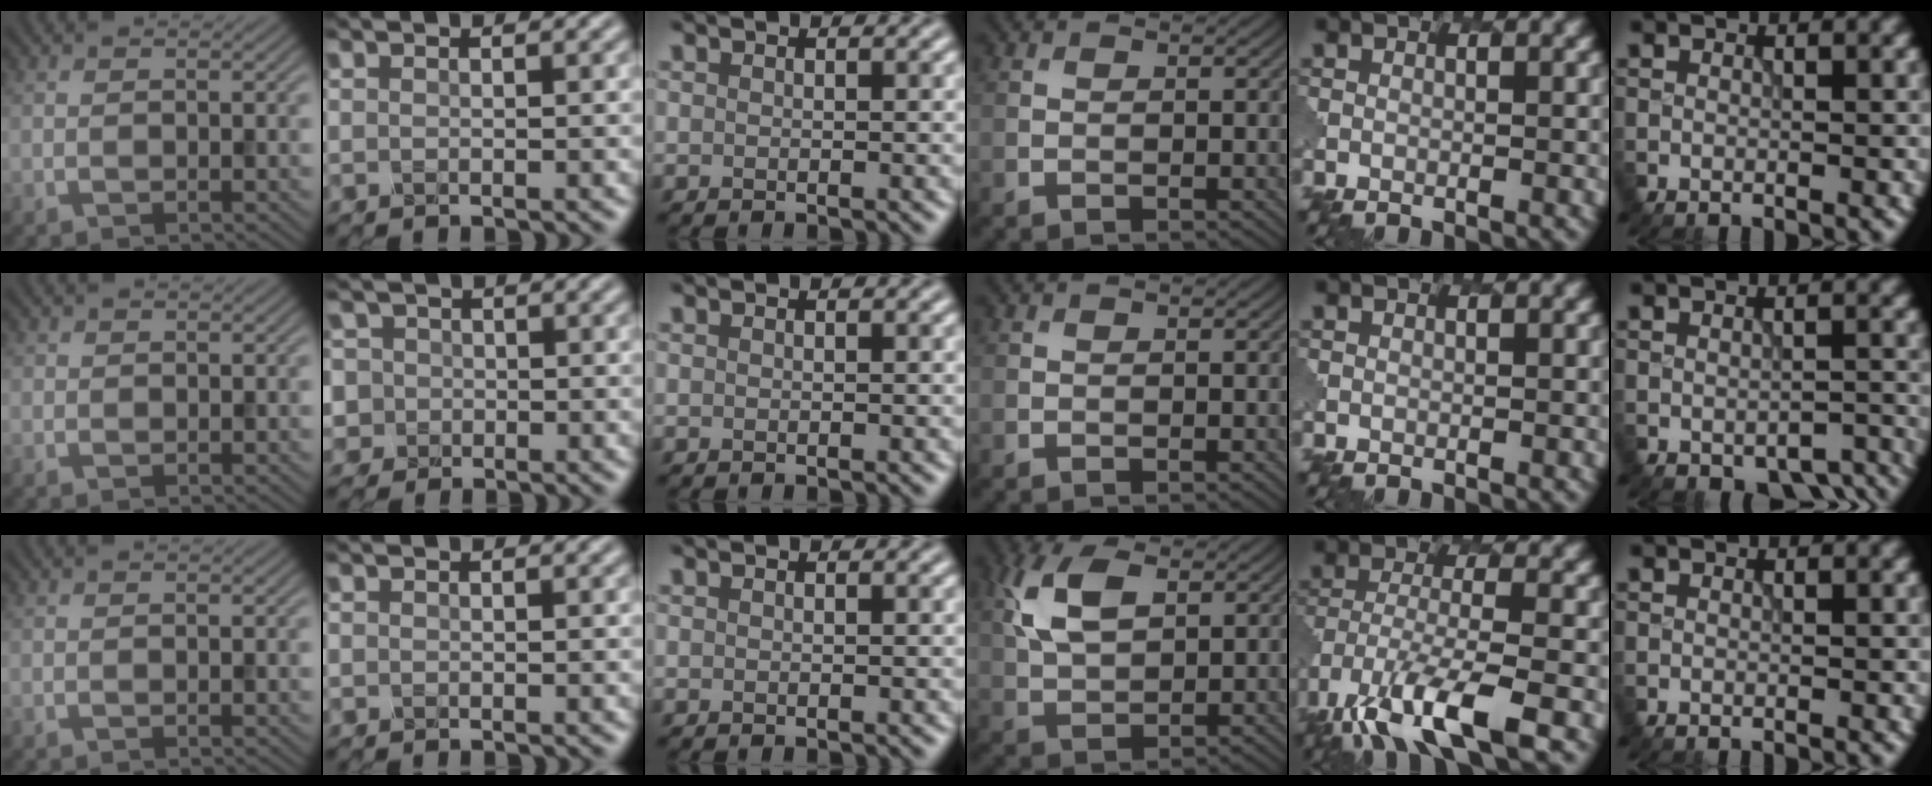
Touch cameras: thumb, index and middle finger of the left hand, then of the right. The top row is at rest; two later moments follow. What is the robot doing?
{"motion": "extract", "object": "pen bag"}